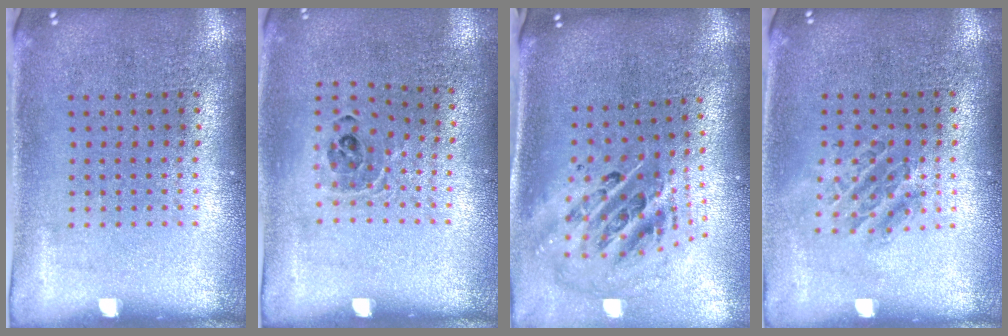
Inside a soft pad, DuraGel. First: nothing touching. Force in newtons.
{"total": 0.9, "press": 0.9, "slide": 0.1}
{"total": 2.7, "press": 1.9, "slide": 2.0}
{"total": 1.1, "press": 1.0, "slide": 0.4}